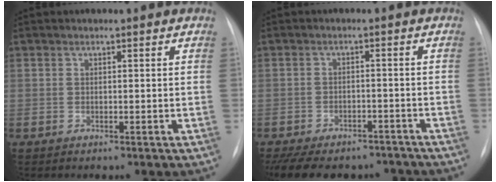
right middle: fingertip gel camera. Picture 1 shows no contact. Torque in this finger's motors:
{"motor_torque": [1.10, -1.04, 0.44, 0.06]}